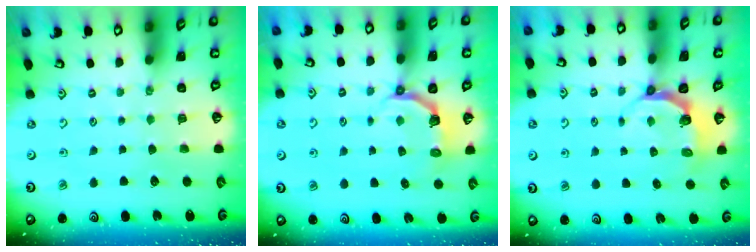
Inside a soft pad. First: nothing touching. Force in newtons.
{"total": 4.5, "press": 2.7, "slide": 3.6}
{"total": 5.4, "press": 4.4, "slide": 3.1}